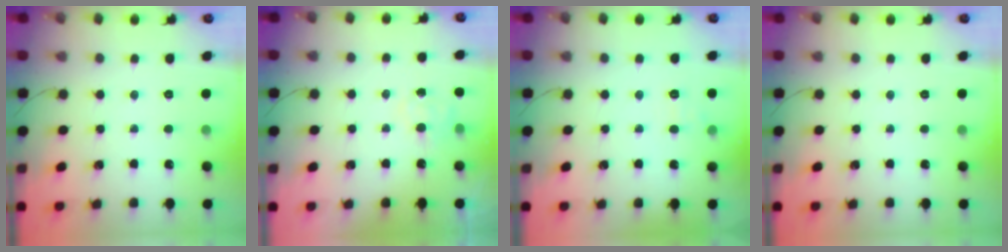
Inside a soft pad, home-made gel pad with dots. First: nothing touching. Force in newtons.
{"total": 5.2, "press": 5.1, "slide": 1.2}
{"total": 6.0, "press": 5.8, "slide": 1.6}
{"total": 0.0}